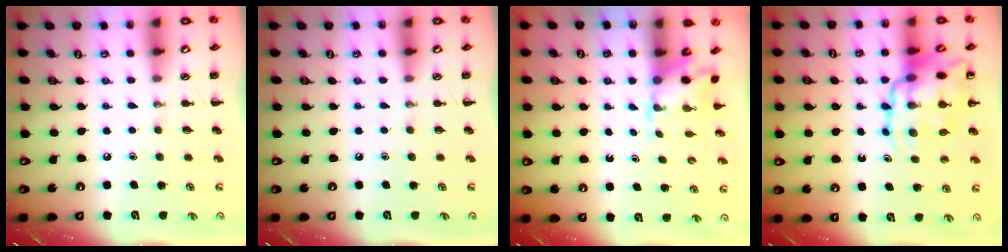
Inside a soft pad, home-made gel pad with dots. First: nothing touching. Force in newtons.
{"total": 0.0}
{"total": 2.3, "press": 2.3, "slide": 0.5}
{"total": 15.8, "press": 15.3, "slide": 3.7}